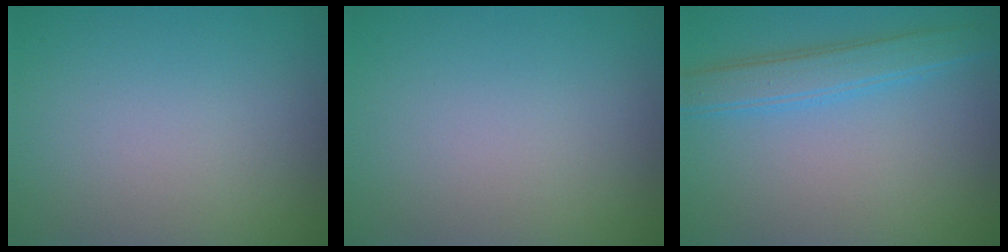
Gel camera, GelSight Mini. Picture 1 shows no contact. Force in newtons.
{"total": 0.0}
{"total": 3.5, "press": 3.5, "slide": 0.2}